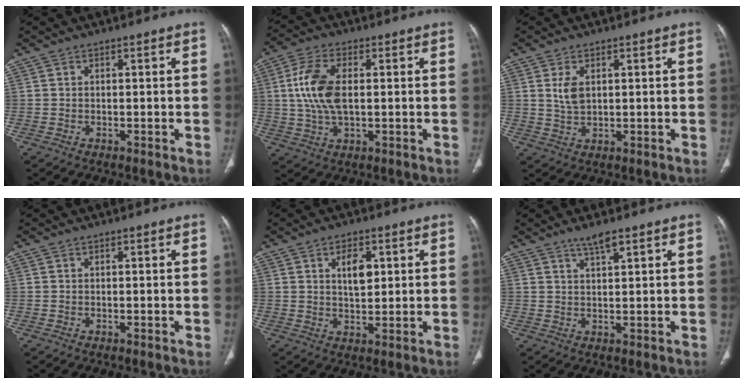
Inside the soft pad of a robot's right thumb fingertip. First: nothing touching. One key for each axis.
{"total": 10.2, "fx": 1.1, "fy": 5.3, "fz": 8.7, "tx": -0.187, "ty": 0.006, "tz": 0.022}
{"total": 3.9, "fx": 1.2, "fy": 2.2, "fz": 3.0, "tx": -0.059, "ty": -0.006, "tz": 0.029}
{"total": 0.0}
{"total": 5.3, "fx": 1.8, "fy": 2.8, "fz": 4.2, "tx": -0.056, "ty": -0.011, "tz": 0.032}
{"total": 3.1, "fx": 2.2, "fy": 0.3, "fz": 2.2, "tx": -0.045, "ty": -0.012, "tz": 0.044}